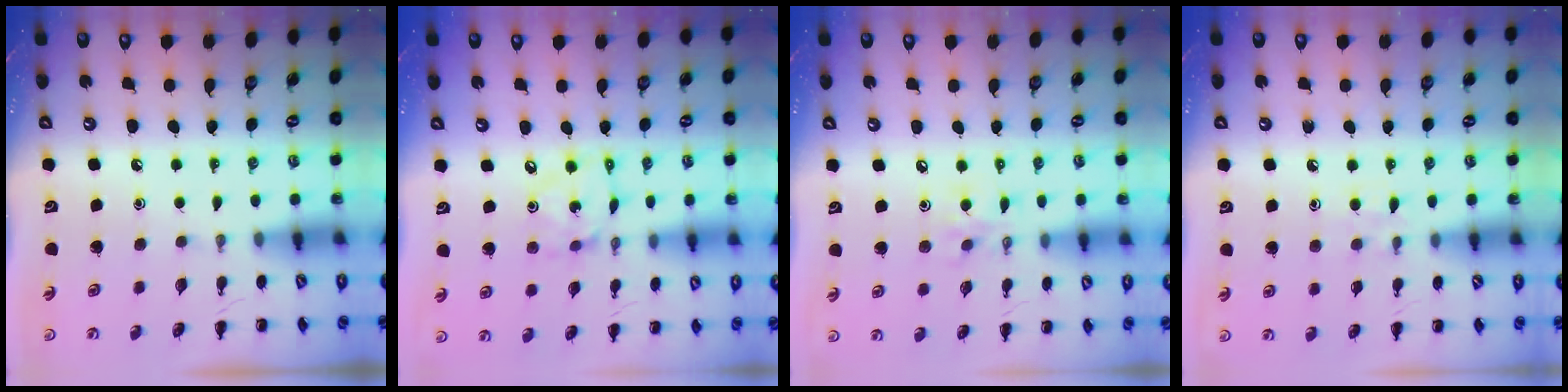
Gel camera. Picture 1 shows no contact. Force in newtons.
{"total": 5.4, "press": 5.3, "slide": 0.8}
{"total": 5.6, "press": 5.5, "slide": 0.7}
{"total": 4.7, "press": 4.4, "slide": 1.6}